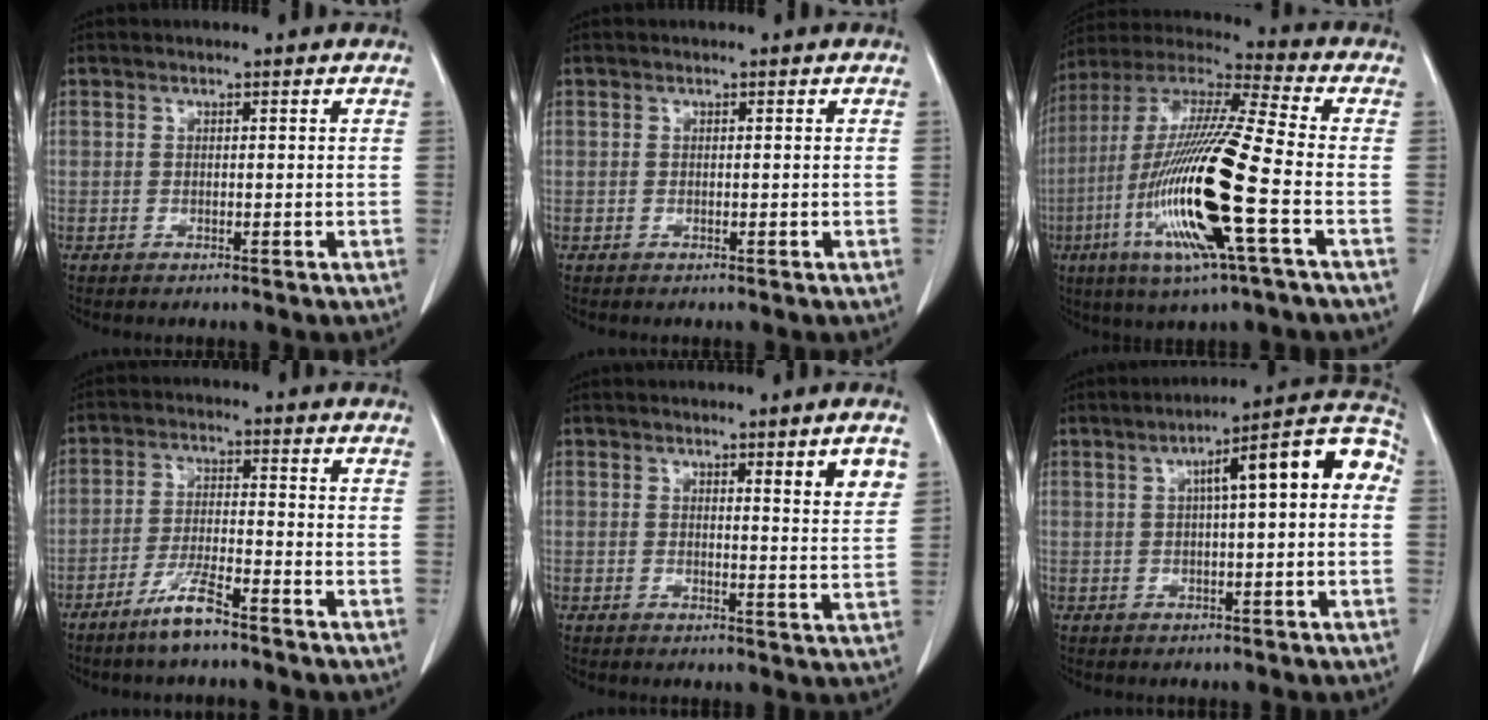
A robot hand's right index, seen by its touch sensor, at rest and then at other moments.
{"total": 0.0}
{"total": 21.0, "force": [-6.0, 1.0, 20.1], "torque": [-0.432, -0.027, -0.121]}
{"total": 6.0, "force": [-4.4, 0.3, 4.0], "torque": [-0.082, -0.009, -0.087]}
{"total": 5.2, "force": [2.8, 0.0, 4.3], "torque": [-0.050, -0.018, 0.036]}
{"total": 11.6, "force": [2.1, 2.0, 11.2], "torque": [-0.152, 0.045, 0.021]}